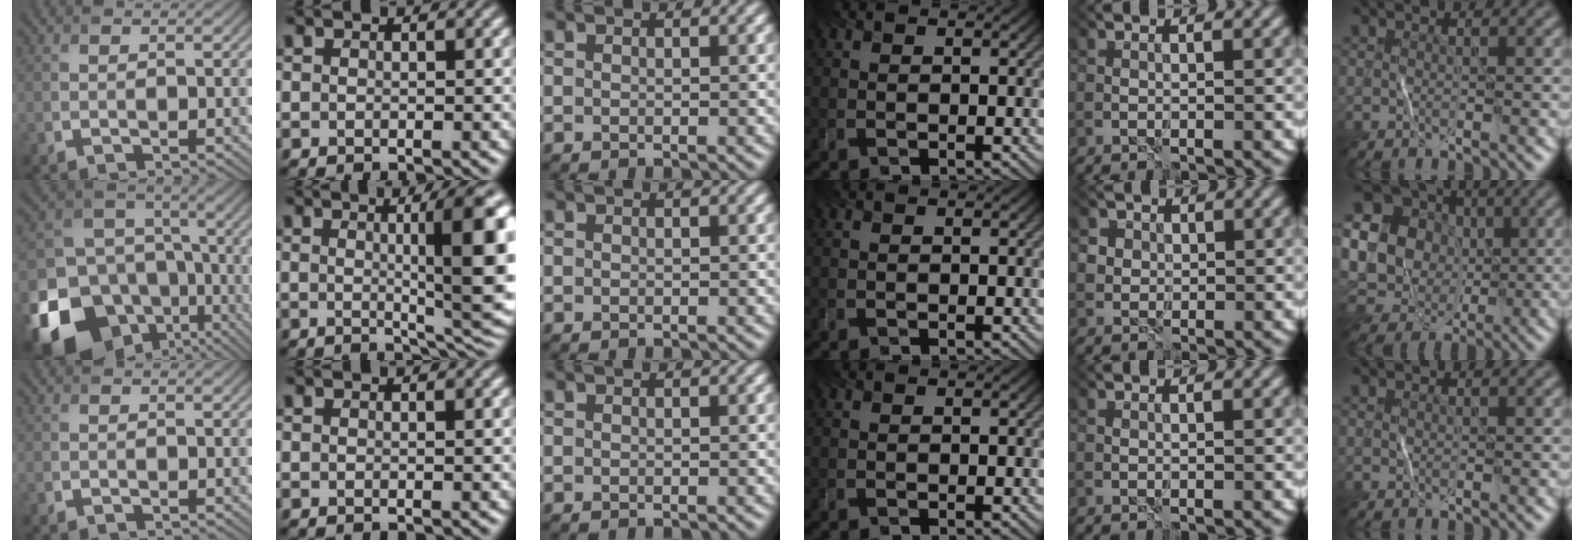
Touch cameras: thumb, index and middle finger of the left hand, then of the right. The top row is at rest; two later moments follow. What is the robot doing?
{"motion": "fold", "object": "bandana"}